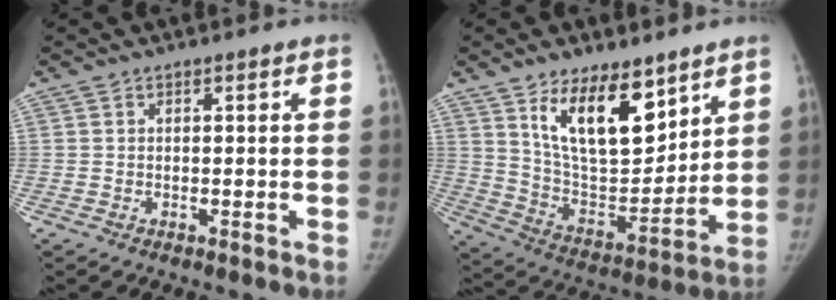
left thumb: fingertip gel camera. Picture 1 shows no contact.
{"total": 17.4, "force": [10.0, 8.1, 11.7], "torque": [-0.145, -0.066, 0.189]}